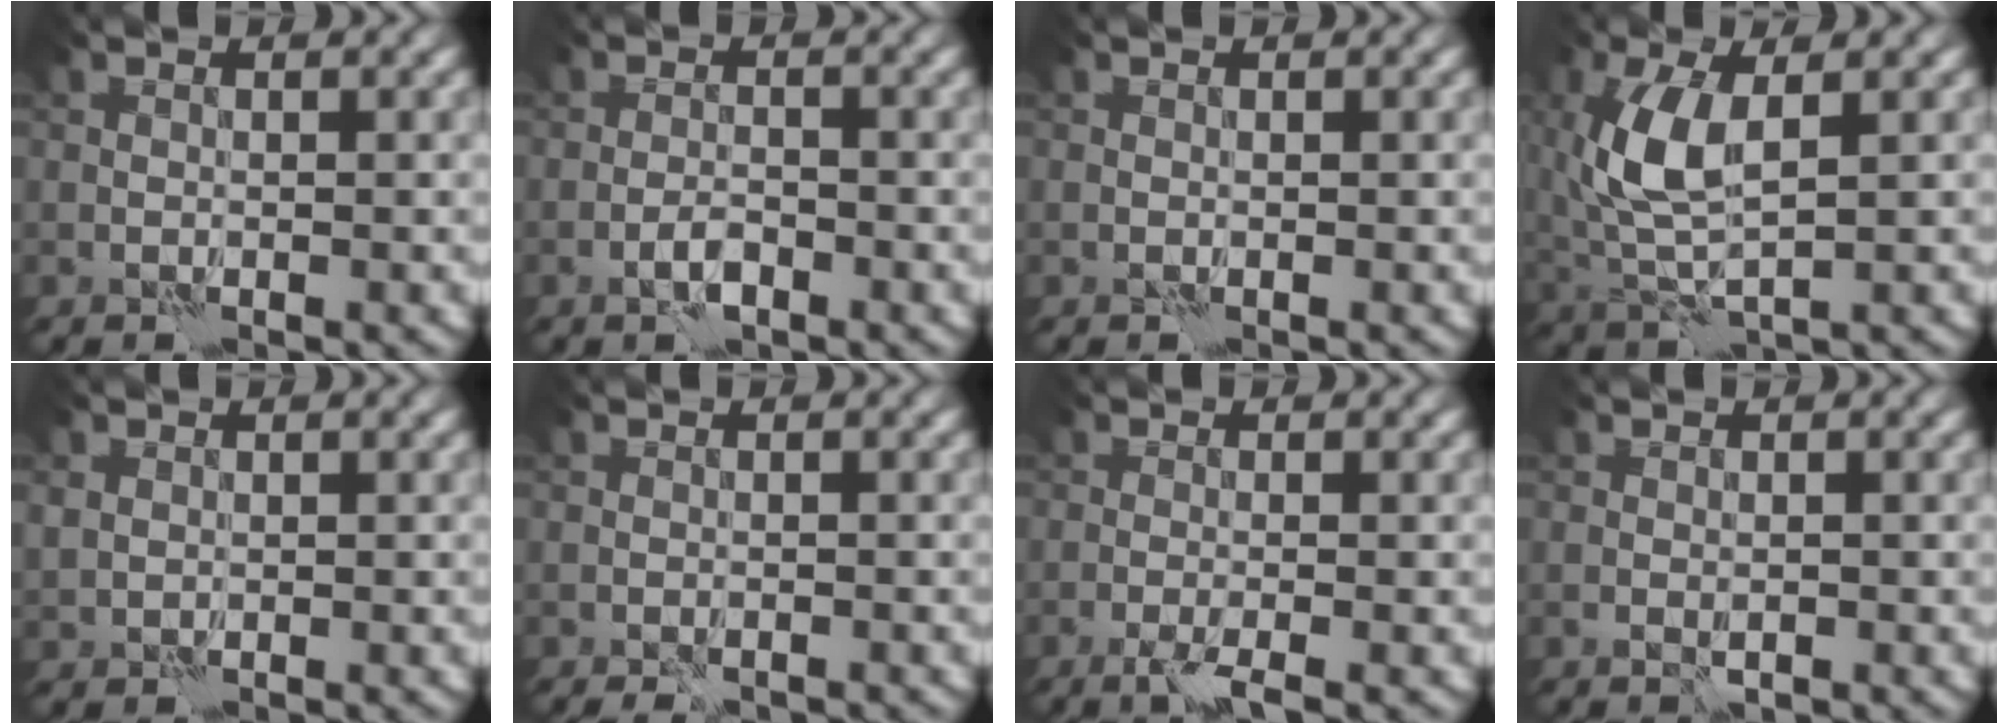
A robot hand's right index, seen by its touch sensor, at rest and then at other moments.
{"total": 1.7, "force": [-1.0, 0.5, 1.3], "torque": [-0.026, 0.003, -0.023]}
{"total": 0.0}
{"total": 5.9, "force": [1.1, 2.5, 5.2], "torque": [-0.131, 0.001, 0.023]}
{"total": 1.2, "force": [0.3, 1.1, 0.2], "torque": [-0.007, -0.004, 0.004]}
{"total": 1.9, "force": [-1.5, 0.6, 1.0], "torque": [-0.023, 0.005, -0.021]}
{"total": 2.3, "force": [-1.4, 0.1, 1.8], "torque": [-0.039, -0.004, -0.033]}
{"total": 0.9, "force": [-0.4, 0.4, 0.7], "torque": [-0.015, -0.002, -0.007]}